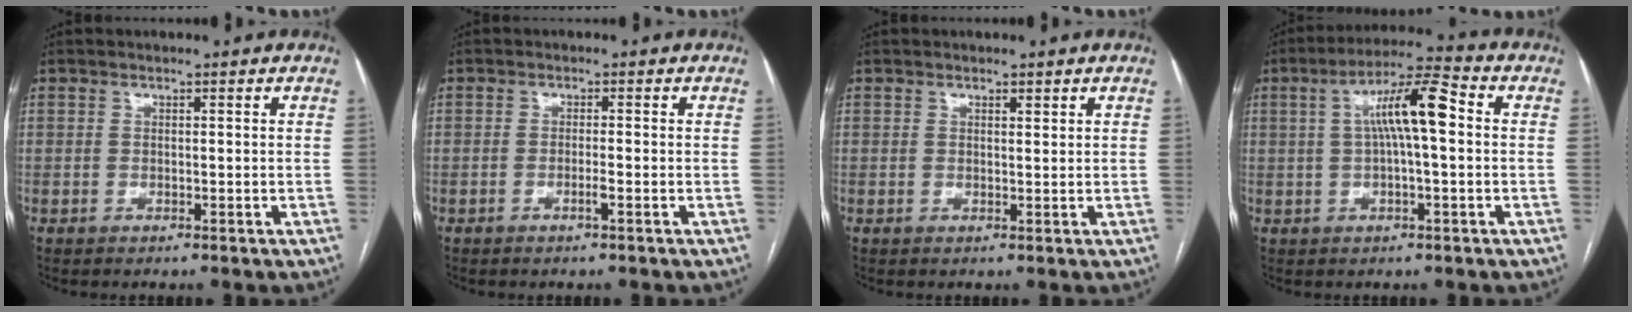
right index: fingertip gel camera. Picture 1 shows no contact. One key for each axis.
{"total": 1.3, "fx": -0.7, "fy": -0.2, "fz": 1.1, "tx": -0.022, "ty": 0.000, "tz": -0.013}
{"total": 0.8, "fx": 0.6, "fy": 0.2, "fz": 0.5, "tx": -0.011, "ty": -0.001, "tz": 0.011}
{"total": 9.6, "fx": 1.2, "fy": 1.4, "fz": 9.5, "tx": -0.170, "ty": 0.029, "tz": 0.017}